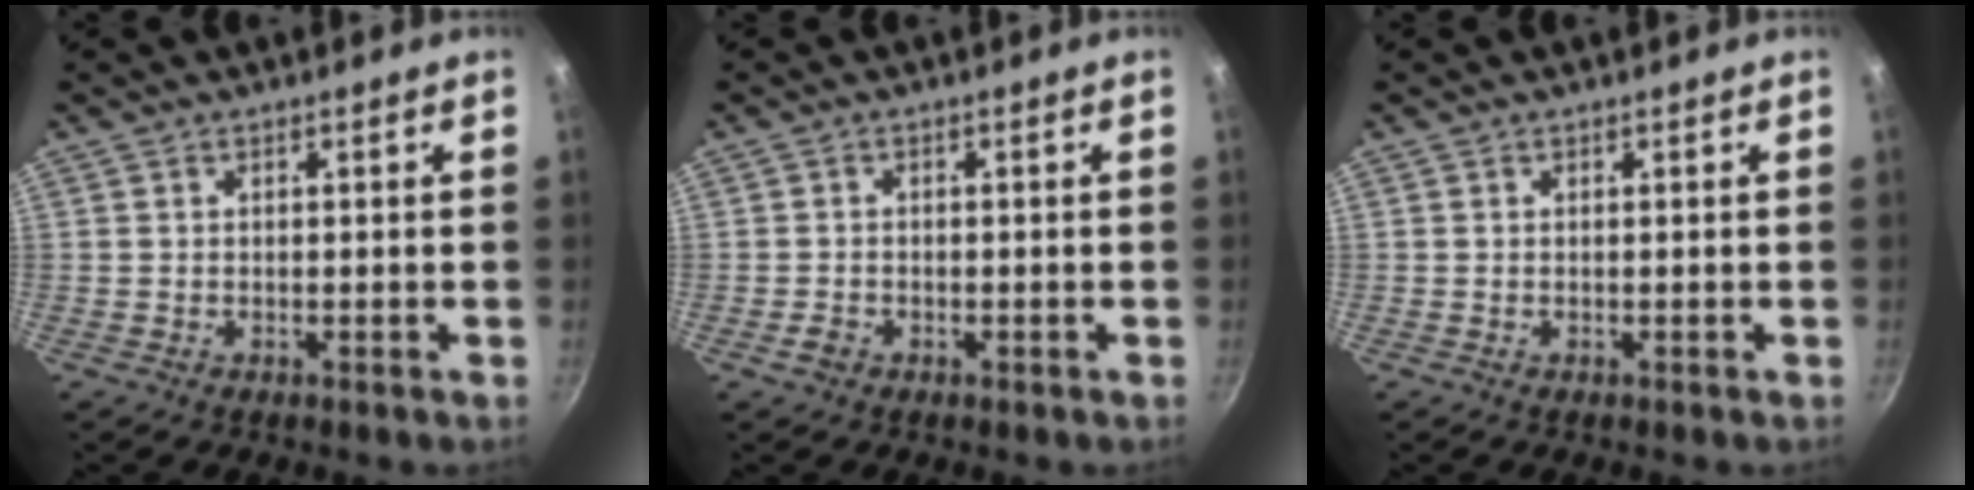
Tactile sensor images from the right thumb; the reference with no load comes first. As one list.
[{"total": 1.9, "force": [-1.0, 1.4, 0.8], "torque": [-0.012, 0.010, -0.016]}, {"total": 0.0}]